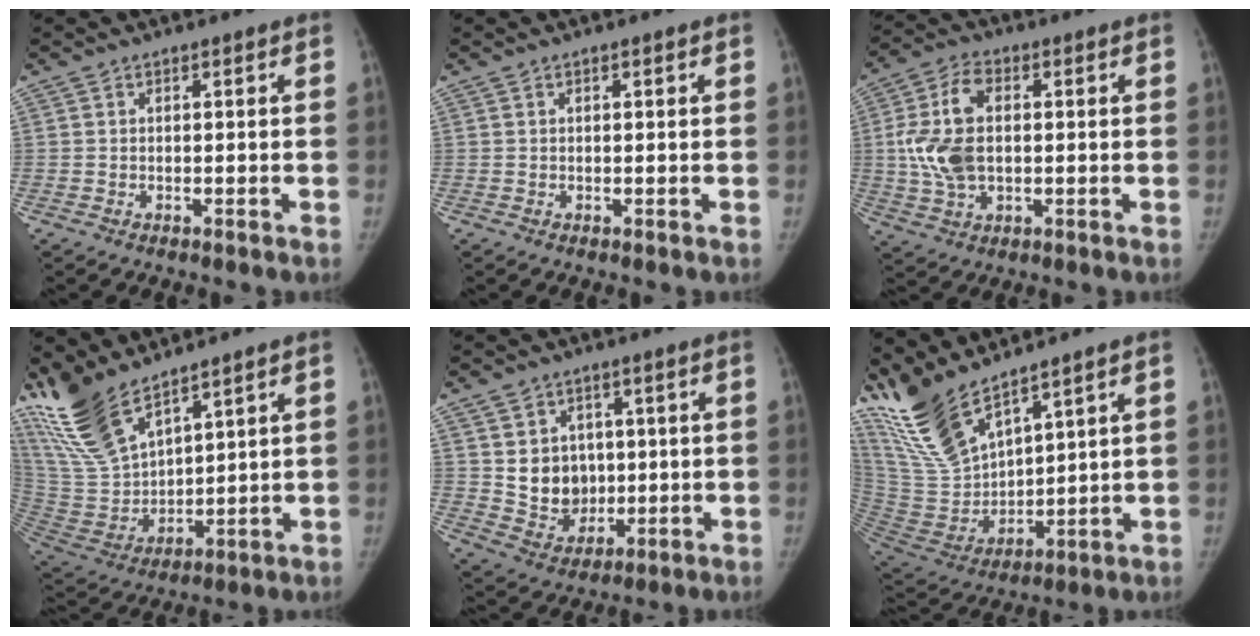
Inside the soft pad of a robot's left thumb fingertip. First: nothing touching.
{"total": 0.6, "force": [0.2, 0.2, 0.6], "torque": [-0.010, 0.003, 0.004]}
{"total": 11.5, "force": [0.7, 7.1, 9.1], "torque": [-0.183, 0.011, 0.017]}
{"total": 15.6, "force": [12.4, 5.0, 8.2], "torque": [-0.153, -0.059, 0.264]}
{"total": 9.2, "force": [1.3, 7.9, 4.5], "torque": [-0.031, -0.010, 0.040]}
{"total": 15.1, "force": [12.6, 3.8, 7.5], "torque": [-0.136, -0.064, 0.271]}